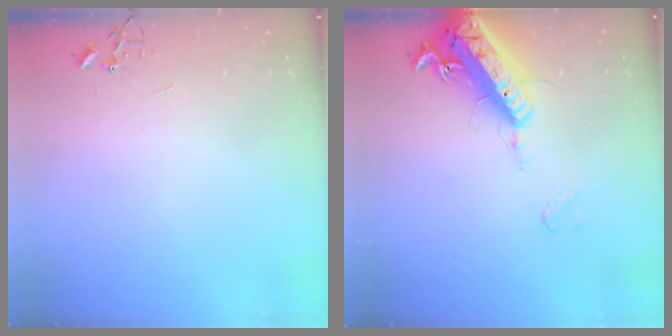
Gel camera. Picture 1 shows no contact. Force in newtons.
{"total": 18.9, "press": 18.5, "slide": 3.7}